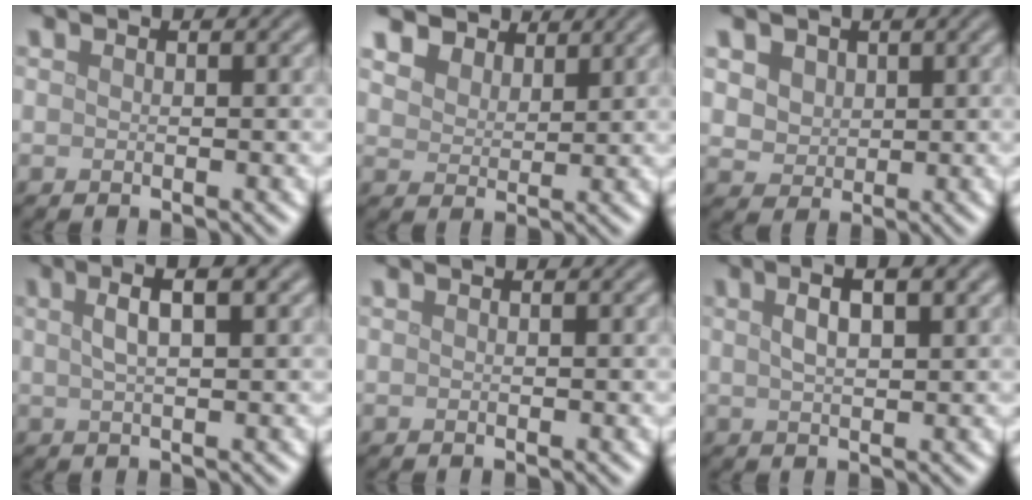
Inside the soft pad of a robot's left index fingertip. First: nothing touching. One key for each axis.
{"total": 5.7, "fx": 4.6, "fy": 2.9, "fz": 1.7, "tx": -0.066, "ty": -0.007, "tz": 0.084}
{"total": 4.2, "fx": 1.9, "fy": 3.2, "fz": 1.8, "tx": -0.051, "ty": 0.005, "tz": 0.036}
{"total": 3.7, "fx": 1.5, "fy": 1.1, "fz": 3.2, "tx": -0.045, "ty": 0.012, "tz": 0.022}
{"total": 0.0}
{"total": 4.1, "fx": 1.9, "fy": 1.5, "fz": 3.3, "tx": -0.048, "ty": 0.007, "tz": 0.021}